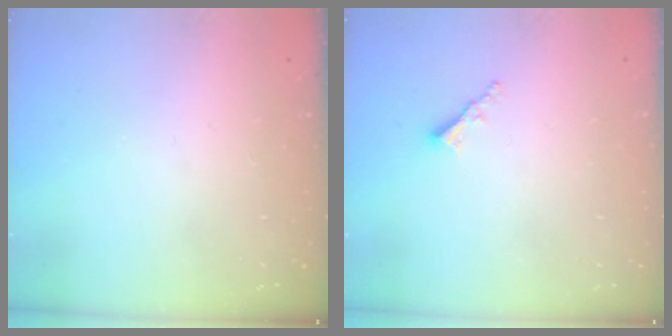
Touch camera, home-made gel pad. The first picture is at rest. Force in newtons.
{"total": 2.0, "press": 2.0, "slide": 0.5}